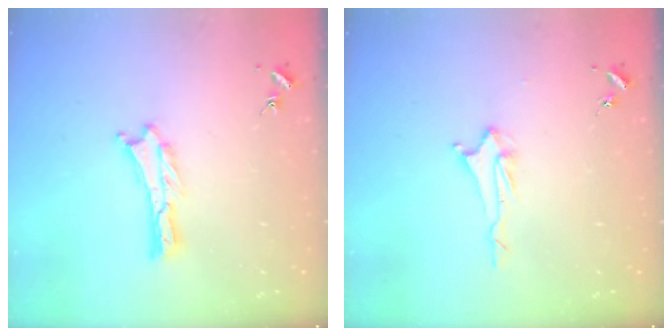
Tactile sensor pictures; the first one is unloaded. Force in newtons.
{"total": 2.0, "press": 2.0, "slide": 0.4}